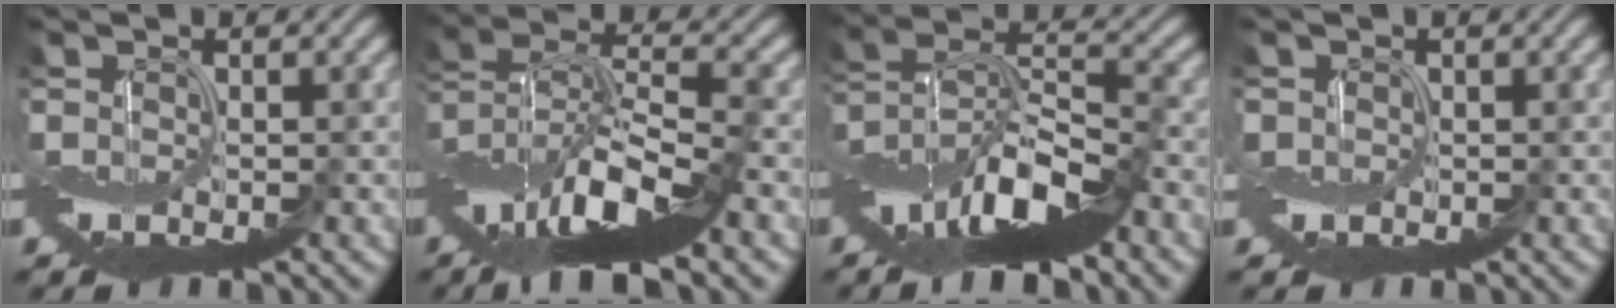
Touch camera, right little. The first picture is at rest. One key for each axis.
{"total": 12.1, "fx": -6.3, "fy": 3.3, "fz": 9.8, "tx": -0.182, "ty": 0.008, "tz": -0.120}
{"total": 11.5, "fx": -6.7, "fy": 3.6, "fz": 8.6, "tx": -0.152, "ty": 0.013, "tz": -0.132}
{"total": 1.1, "fx": 0.0, "fy": 1.1, "fz": -0.1, "tx": 0.002, "ty": 0.001, "tz": -0.002}